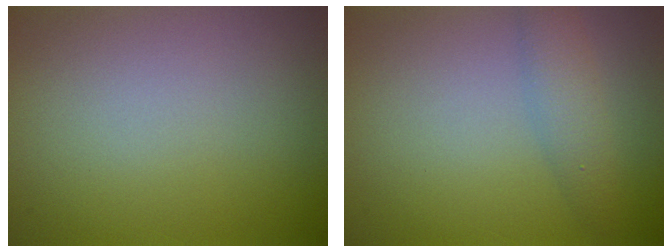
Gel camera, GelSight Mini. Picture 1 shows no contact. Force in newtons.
{"total": 2.5, "press": 2.5, "slide": 0.0}